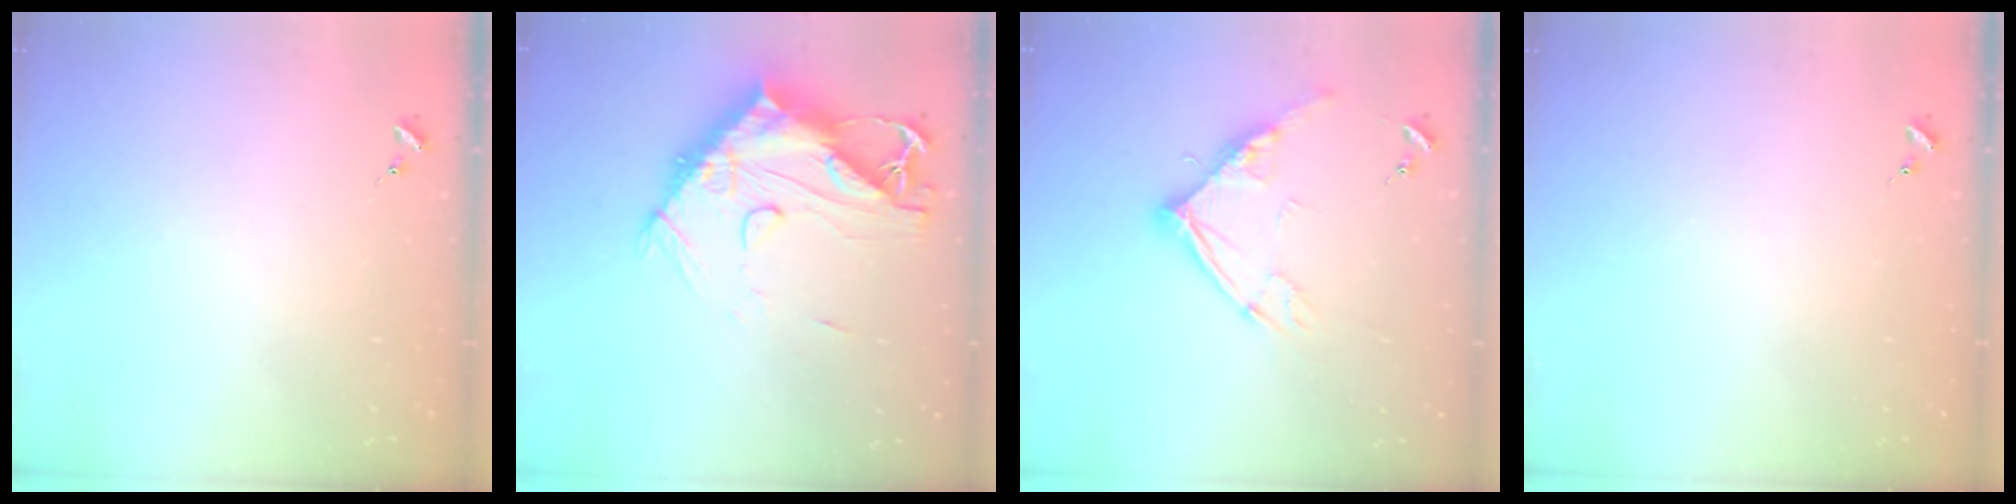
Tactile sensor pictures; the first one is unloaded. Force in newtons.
{"total": 18.5, "press": 18.4, "slide": 1.9}
{"total": 12.9, "press": 12.8, "slide": 1.3}
{"total": 0.0}